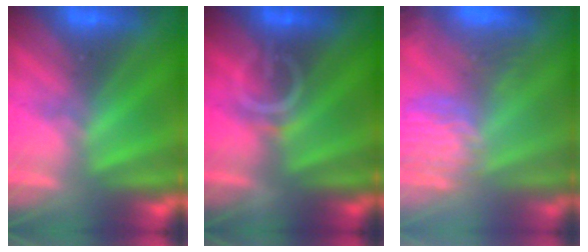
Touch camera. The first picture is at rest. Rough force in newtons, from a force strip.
{"total": 3.4}
{"total": 4.4}